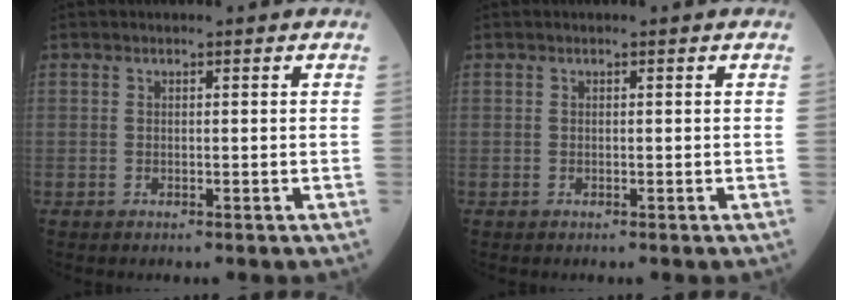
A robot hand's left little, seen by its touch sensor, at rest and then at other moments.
{"total": 0.0}